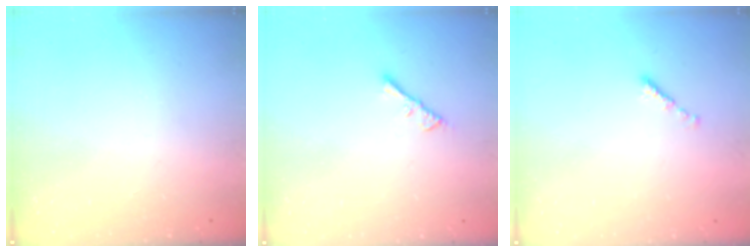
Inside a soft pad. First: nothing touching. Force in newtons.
{"total": 2.3, "press": 2.2, "slide": 0.4}
{"total": 0.7, "press": 0.5, "slide": 0.4}